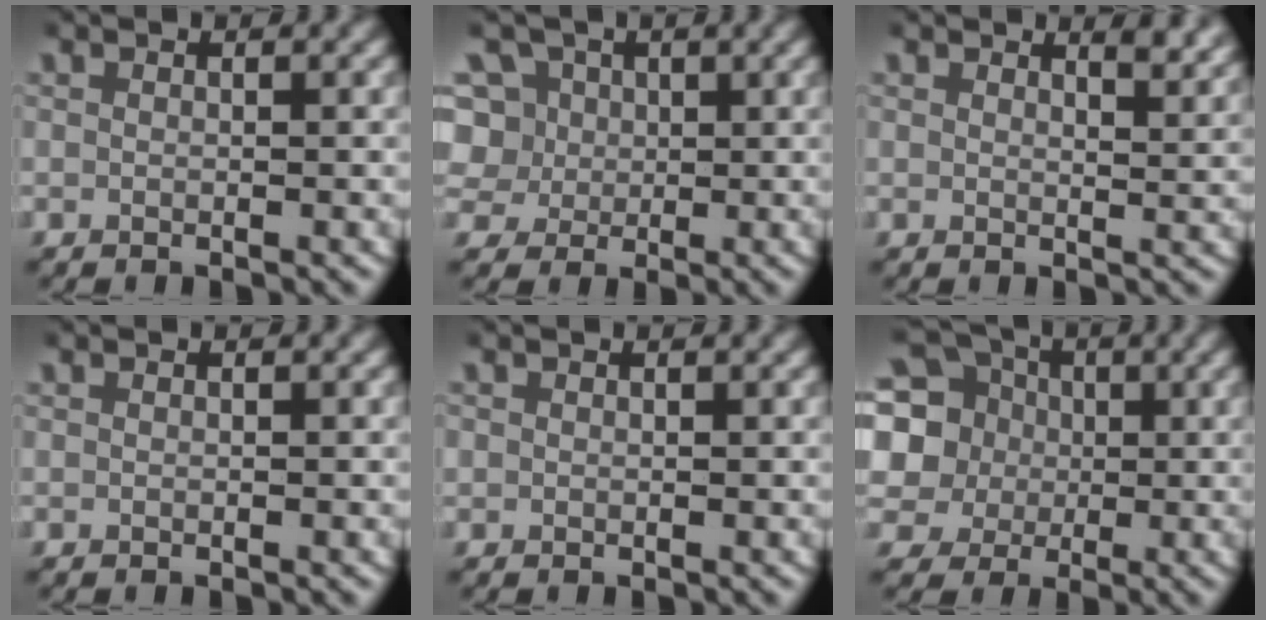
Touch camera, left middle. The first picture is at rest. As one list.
[{"total": 9.7, "force": [1.1, 8.9, 3.9], "torque": [-0.113, -0.023, 0.020]}, {"total": 2.4, "force": [2.2, 0.3, 0.8], "torque": [-0.007, -0.007, 0.037]}, {"total": 0.0}, {"total": 0.7, "force": [0.3, 0.7, 0.1], "torque": [-0.006, -0.003, 0.005]}, {"total": 13.9, "force": [2.3, 12.5, 5.7], "torque": [-0.145, -0.022, 0.028]}]